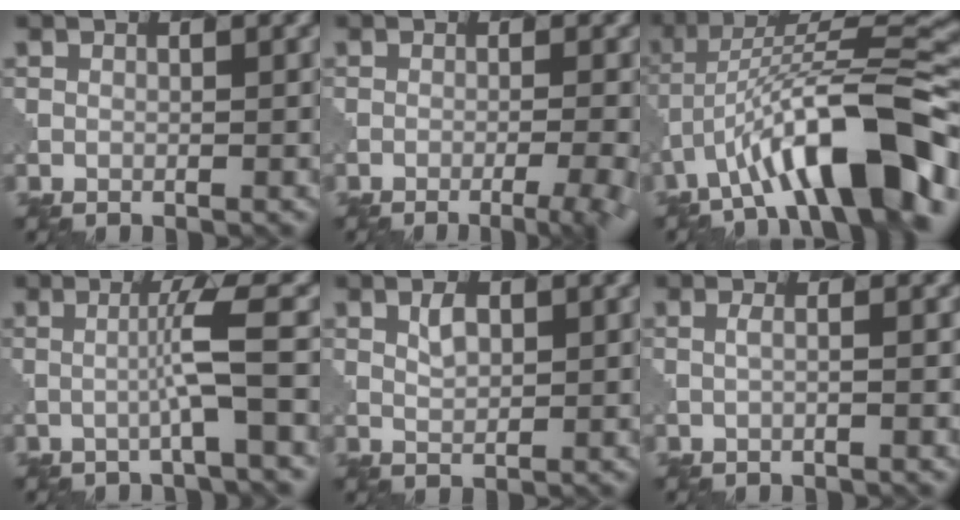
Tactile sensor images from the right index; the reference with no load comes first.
{"total": 6.1, "force": [-3.0, 2.1, 4.9], "torque": [-0.044, 0.001, -0.027]}
{"total": 11.6, "force": [-5.8, 3.4, 9.5], "torque": [-0.144, 0.024, -0.094]}
{"total": 3.3, "force": [0.0, 0.0, 3.3], "torque": [-0.056, 0.007, -0.011]}
{"total": 1.8, "force": [1.4, 0.6, 0.9], "torque": [-0.020, -0.001, 0.027]}
{"total": 1.1, "force": [0.4, 0.3, 1.0], "torque": [-0.016, -0.004, -0.002]}